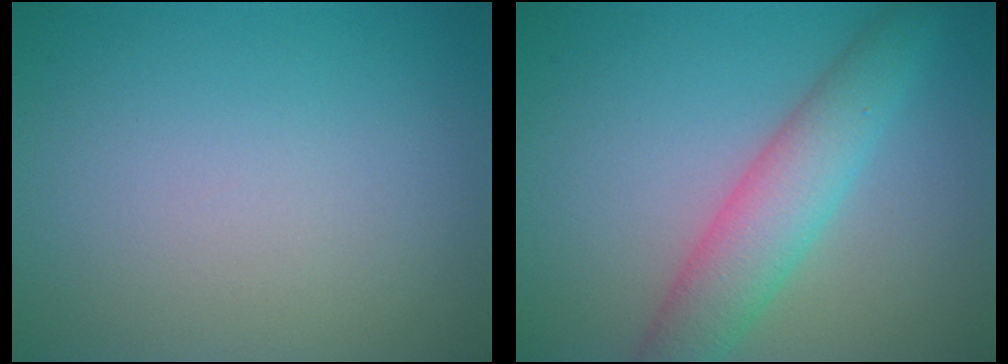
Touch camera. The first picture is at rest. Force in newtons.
{"total": 5.0, "press": 5.0, "slide": 0.1}